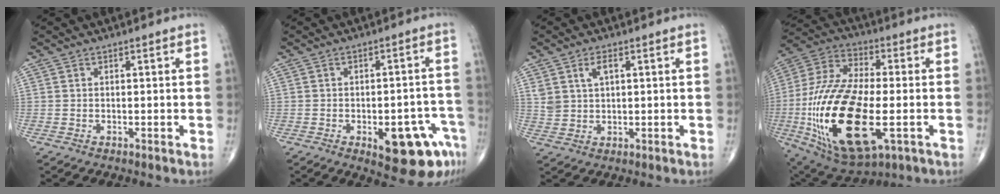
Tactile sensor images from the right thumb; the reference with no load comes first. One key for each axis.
{"total": 12.3, "fx": -5.9, "fy": 4.8, "fz": 9.6, "tx": -0.093, "ty": 0.033, "tz": -0.065}
{"total": 4.2, "fx": 1.9, "fy": 2.4, "fz": 3.0, "tx": -0.052, "ty": -0.006, "tz": 0.040}
{"total": 27.2, "fx": -5.9, "fy": 12.3, "fz": 23.6, "tx": -0.519, "ty": -0.009, "tz": -0.089}